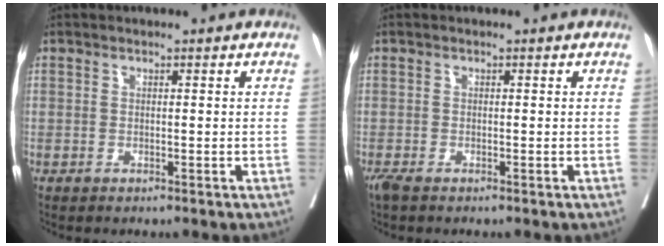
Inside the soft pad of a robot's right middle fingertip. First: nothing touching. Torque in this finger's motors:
{"motor_torque": [0.28, -0.17, -0.01, 0.00]}